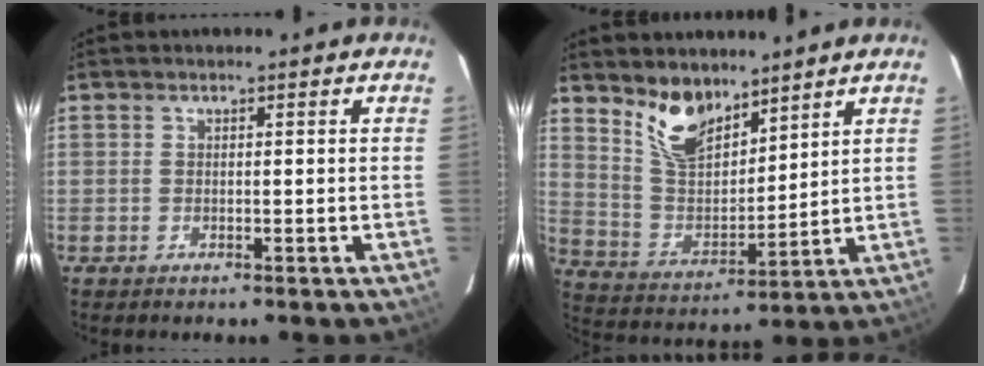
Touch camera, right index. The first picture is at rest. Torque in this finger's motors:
{"motor_torque": [0.11, 0.42, 0.11, 0.06]}